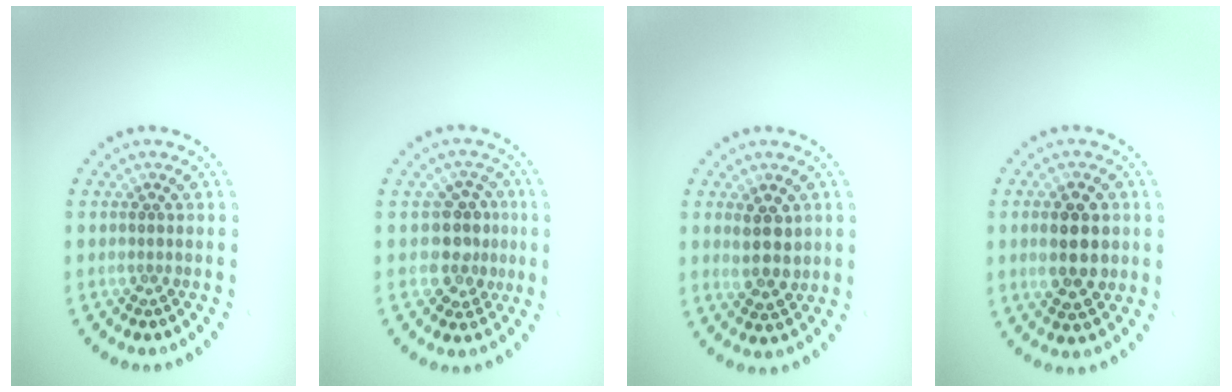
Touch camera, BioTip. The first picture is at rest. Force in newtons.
{"total": 3.2, "press": 2.9, "slide": 1.3}
{"total": 2.9, "press": 2.7, "slide": 0.8}
{"total": 4.6, "press": 4.6, "slide": 0.2}